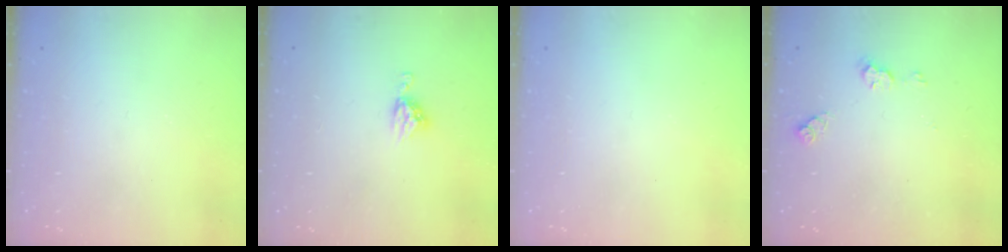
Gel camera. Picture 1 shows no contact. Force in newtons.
{"total": 6.4, "press": 6.4, "slide": 0.4}
{"total": 0.0}
{"total": 5.1, "press": 5.0, "slide": 0.6}